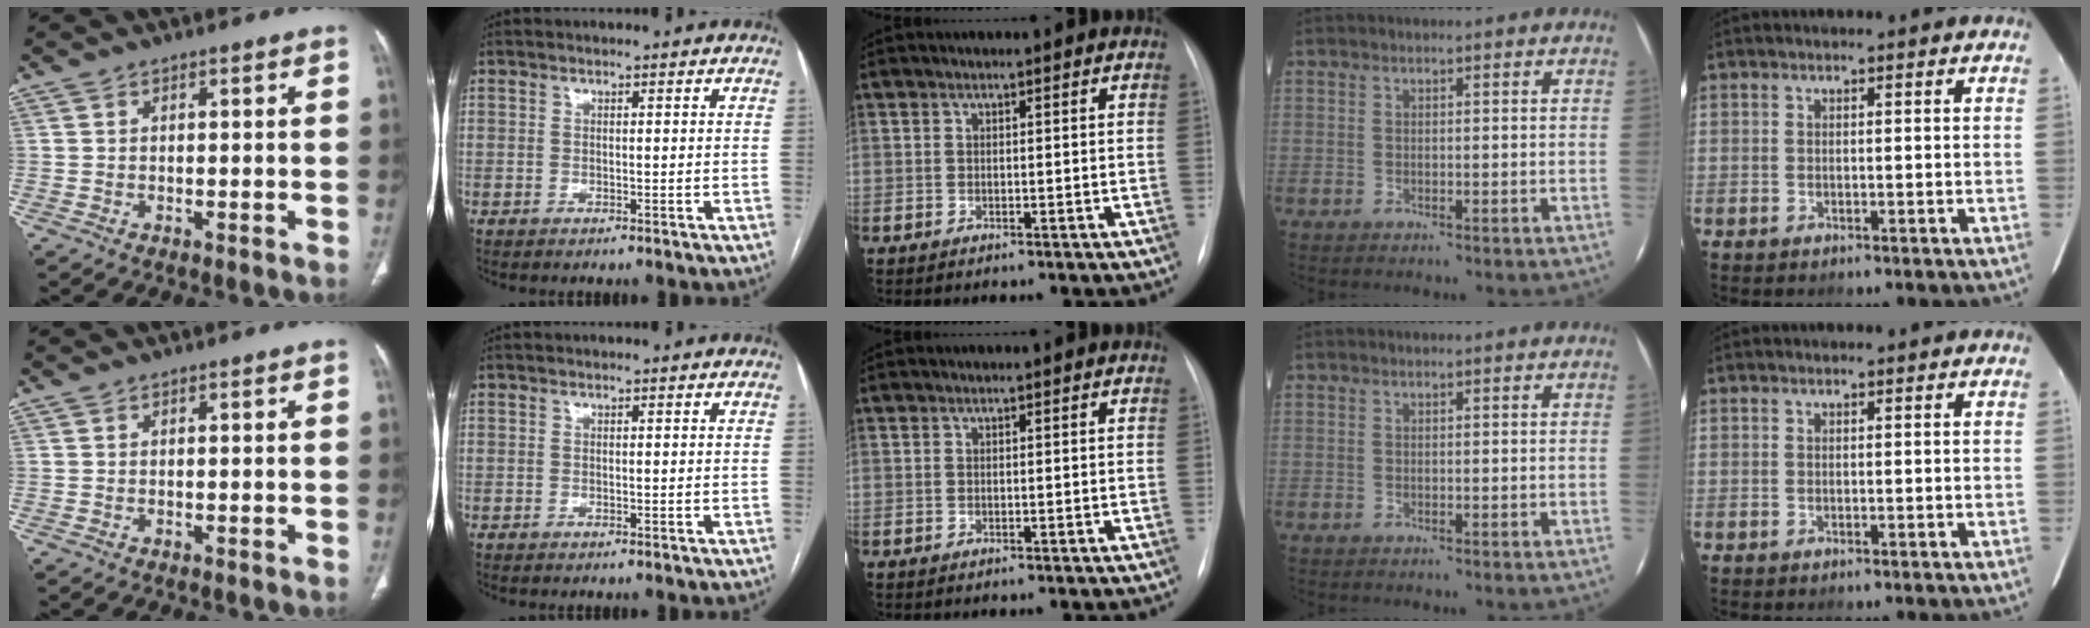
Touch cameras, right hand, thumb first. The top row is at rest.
{}